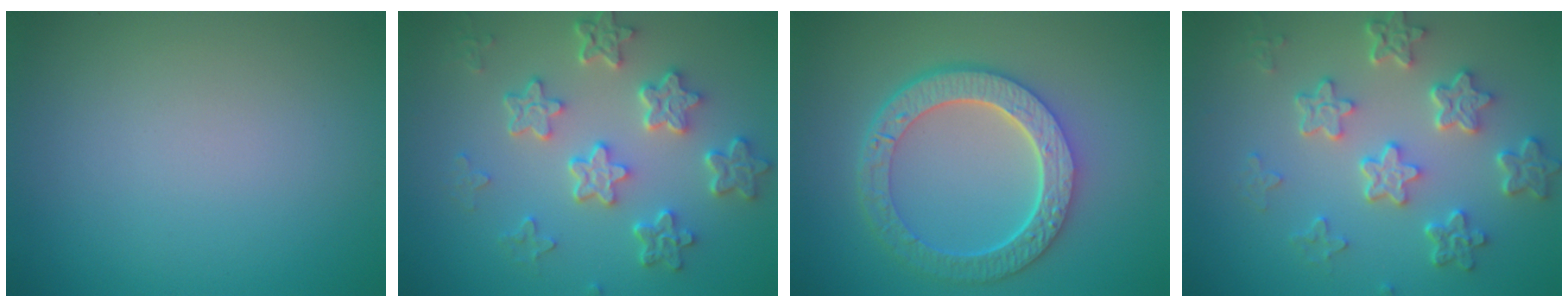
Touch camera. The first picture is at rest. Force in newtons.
{"total": 5.6, "press": 4.3, "slide": 3.6}
{"total": 6.5, "press": 5.0, "slide": 4.1}
{"total": 5.4, "press": 4.0, "slide": 3.6}